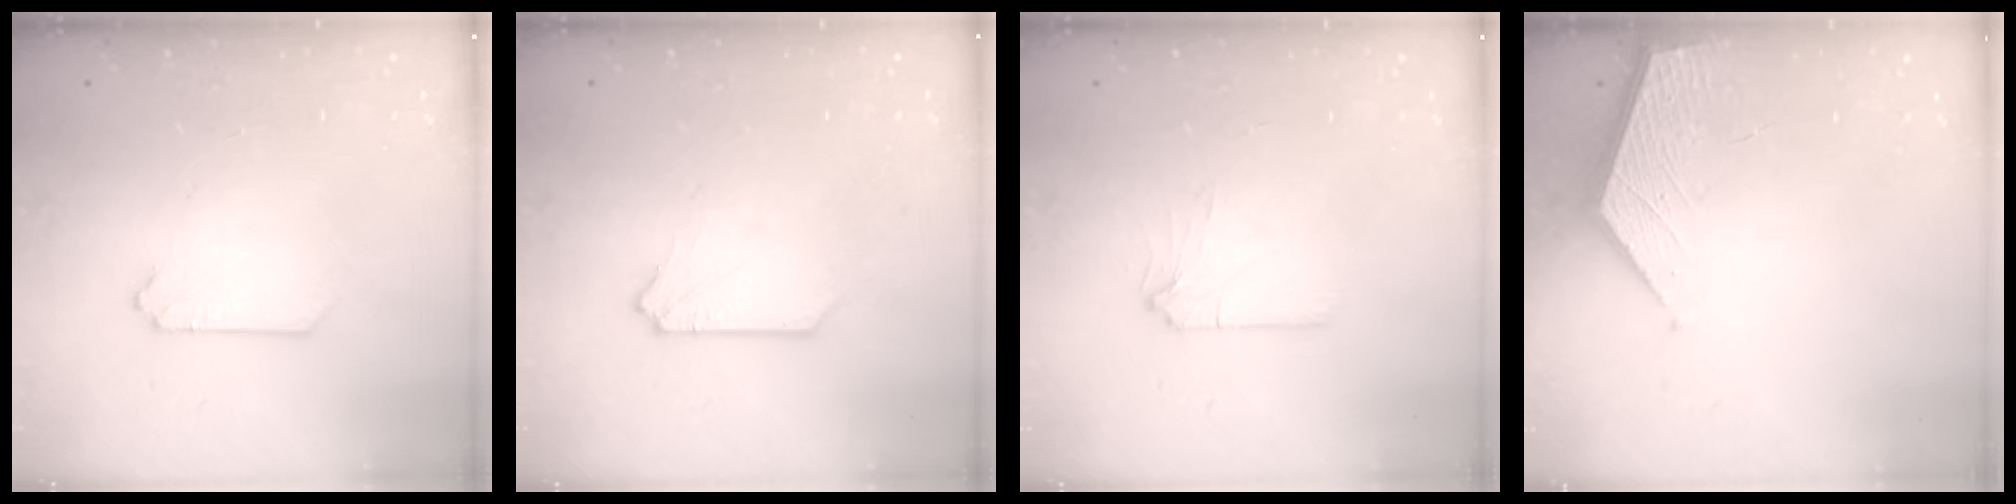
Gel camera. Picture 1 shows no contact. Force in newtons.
{"total": 0.9, "press": 0.9, "slide": 0.0}
{"total": 2.5, "press": 2.5, "slide": 0.4}
{"total": 1.9, "press": 1.9, "slide": 0.2}